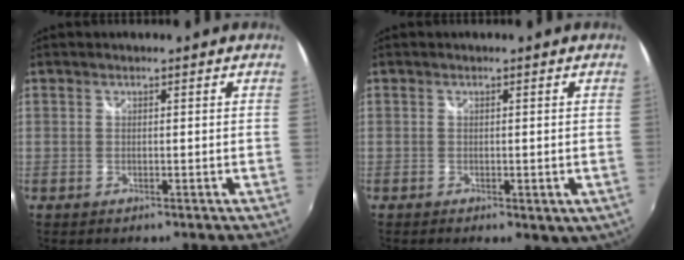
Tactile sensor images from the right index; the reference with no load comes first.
{"total": 4.1, "force": [-1.6, 1.8, 3.3], "torque": [-0.051, -0.021, -0.016]}